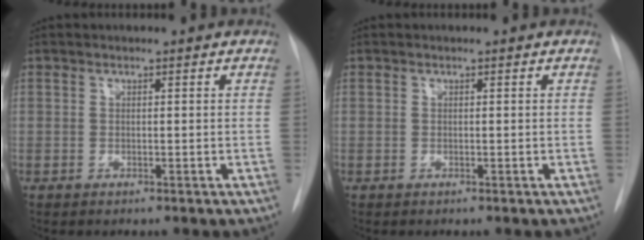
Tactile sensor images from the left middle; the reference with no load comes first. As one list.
[{"total": 0.0}]